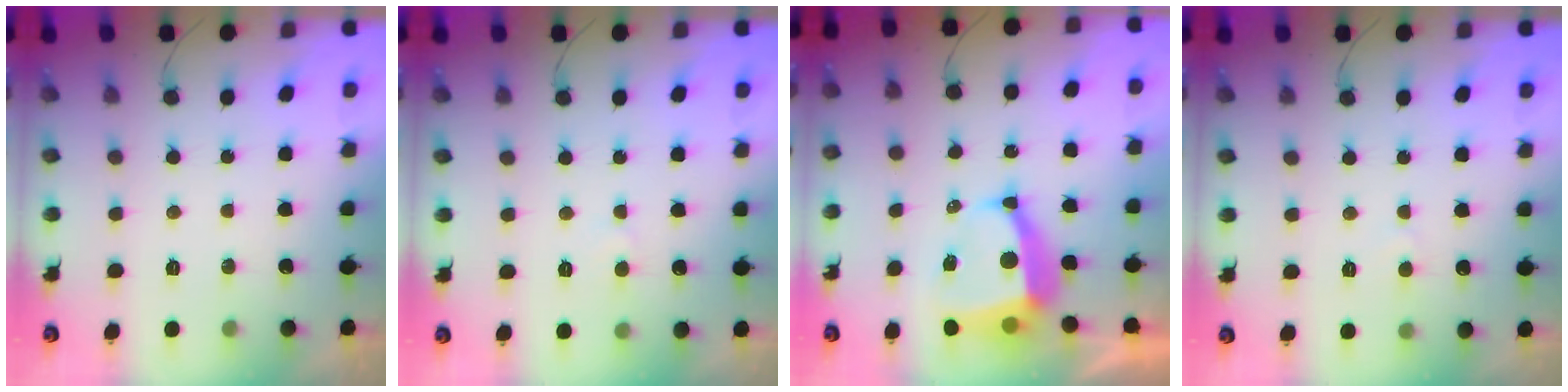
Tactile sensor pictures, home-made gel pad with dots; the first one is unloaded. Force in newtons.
{"total": 3.3, "press": 3.3, "slide": 0.3}
{"total": 8.7, "press": 8.6, "slide": 1.2}
{"total": 2.7, "press": 2.7, "slide": 0.3}